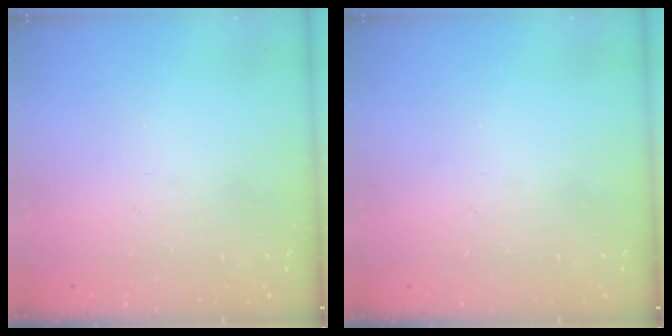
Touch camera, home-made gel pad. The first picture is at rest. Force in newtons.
{"total": 0.0}